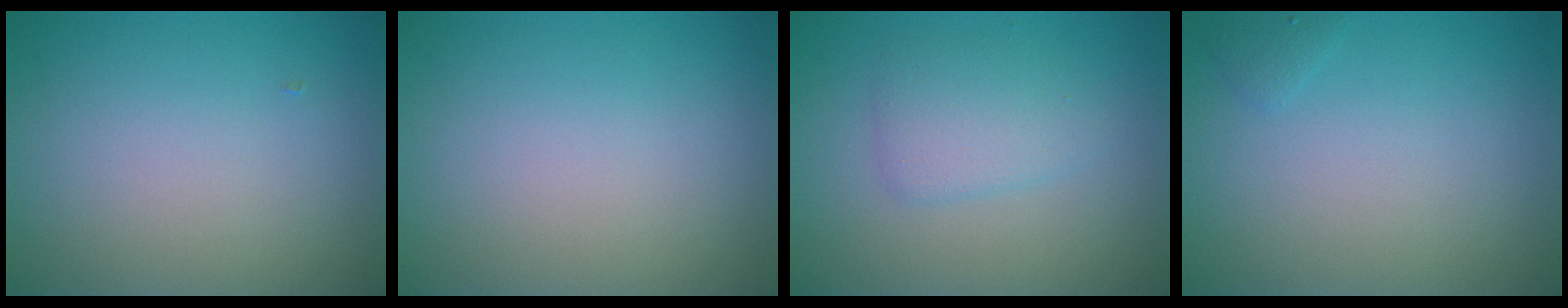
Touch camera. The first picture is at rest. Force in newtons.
{"total": 0.0}
{"total": 2.5, "press": 2.5, "slide": 0.1}
{"total": 0.6, "press": 0.6, "slide": 0.1}